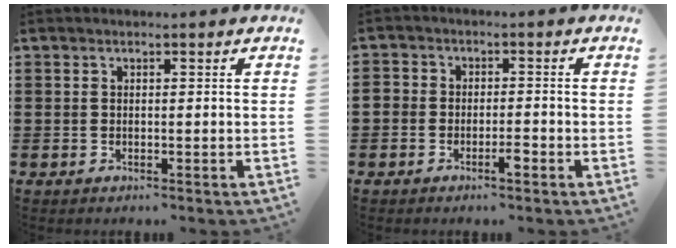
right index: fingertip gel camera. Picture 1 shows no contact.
{"total": 2.5, "force": [-1.8, 1.2, 1.2], "torque": [-0.025, 0.006, -0.035]}